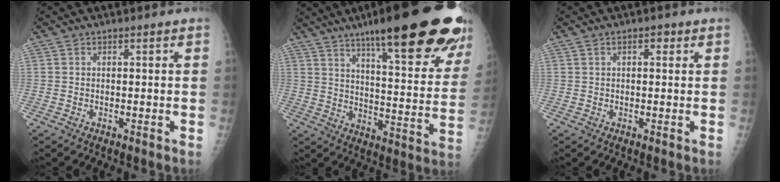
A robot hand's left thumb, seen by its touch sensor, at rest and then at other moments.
{"total": 28.8, "force": [19.0, 5.8, 20.8], "torque": [-0.253, -0.062, 0.262]}
{"total": 1.7, "force": [0.7, 0.9, 1.2], "torque": [-0.011, 0.001, 0.010]}